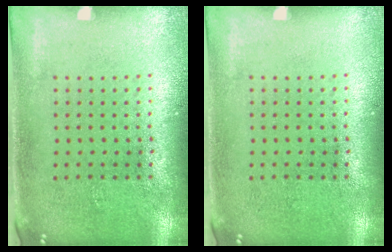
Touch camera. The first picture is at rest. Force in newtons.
{"total": 0.0}